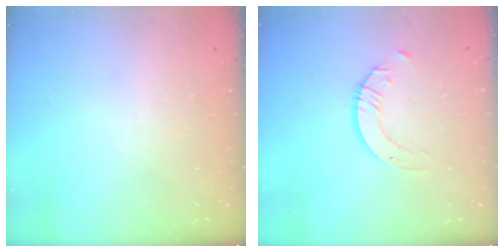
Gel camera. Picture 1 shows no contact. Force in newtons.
{"total": 2.1, "press": 2.1, "slide": 0.2}